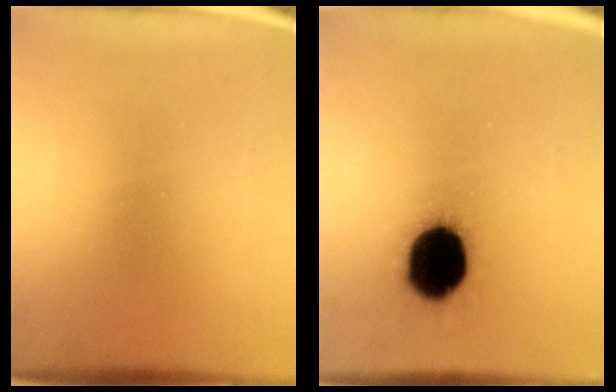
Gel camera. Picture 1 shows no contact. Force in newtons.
{"total": 17.8}